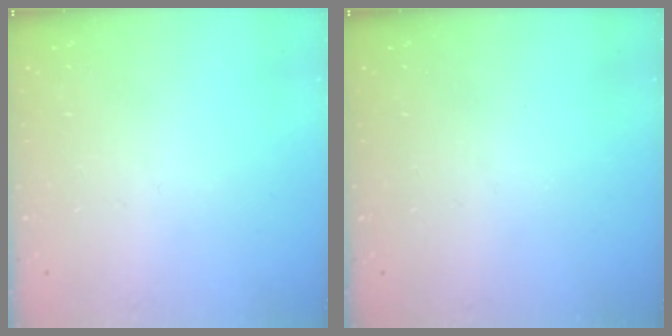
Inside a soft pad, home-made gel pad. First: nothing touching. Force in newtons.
{"total": 0.0}